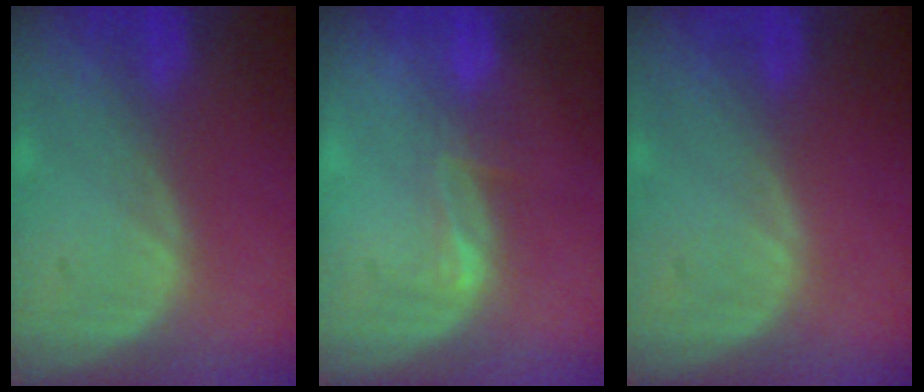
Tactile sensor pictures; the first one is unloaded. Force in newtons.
{"total": 2.6, "press": 2.0, "slide": 1.6}
{"total": 0.0}